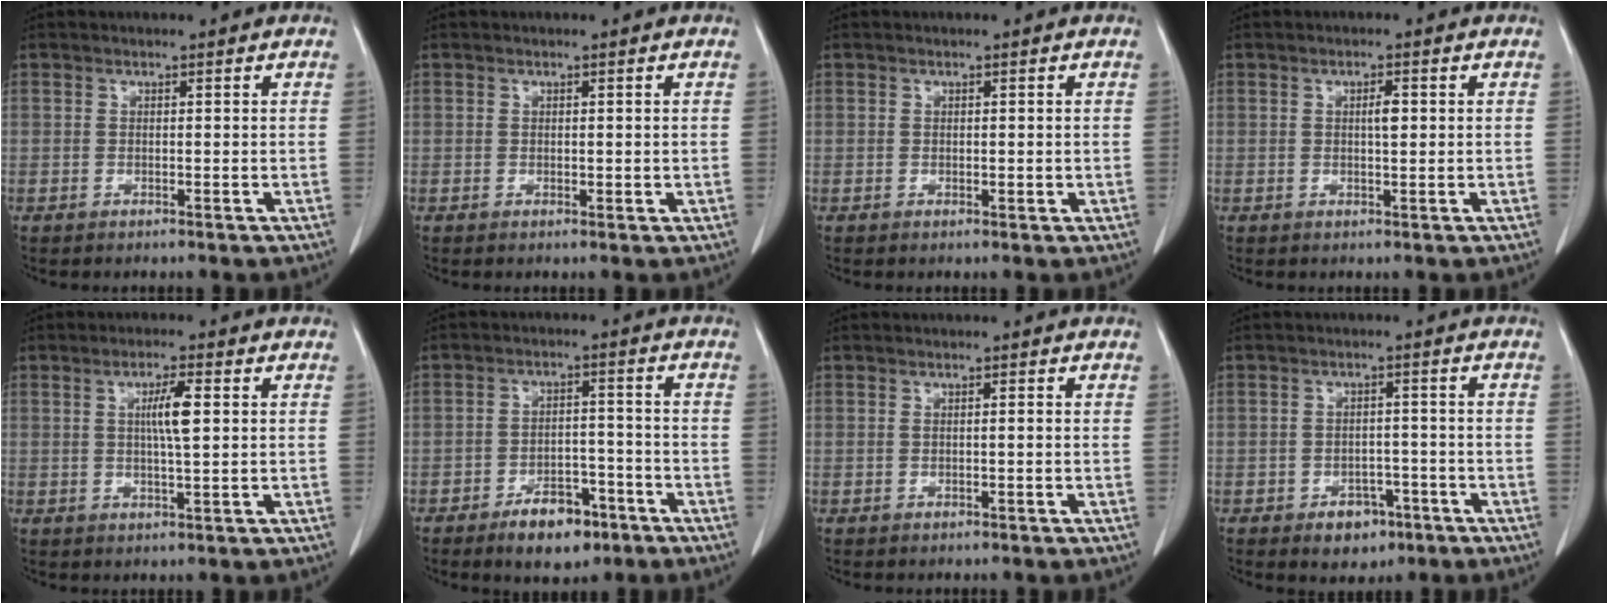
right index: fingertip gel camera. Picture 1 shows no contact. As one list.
[{"total": 0.9, "force": [0.1, 0.4, 0.8], "torque": [-0.012, -0.003, 0.003]}, {"total": 0.9, "force": [0.0, 0.3, 0.8], "torque": [-0.012, -0.003, 0.002]}, {"total": 1.8, "force": [0.3, 0.4, 1.8], "torque": [-0.031, 0.002, 0.006]}, {"total": 4.7, "force": [0.9, 0.2, 4.7], "torque": [-0.083, -0.001, 0.016]}, {"total": 7.7, "force": [-4.9, 3.6, 4.6], "torque": [-0.072, 0.004, -0.074]}, {"total": 0.7, "force": [0.0, -0.1, 0.7], "torque": [-0.014, 0.001, 0.002]}, {"total": 4.9, "force": [-2.8, 3.3, 2.4], "torque": [-0.028, 0.006, -0.031]}]